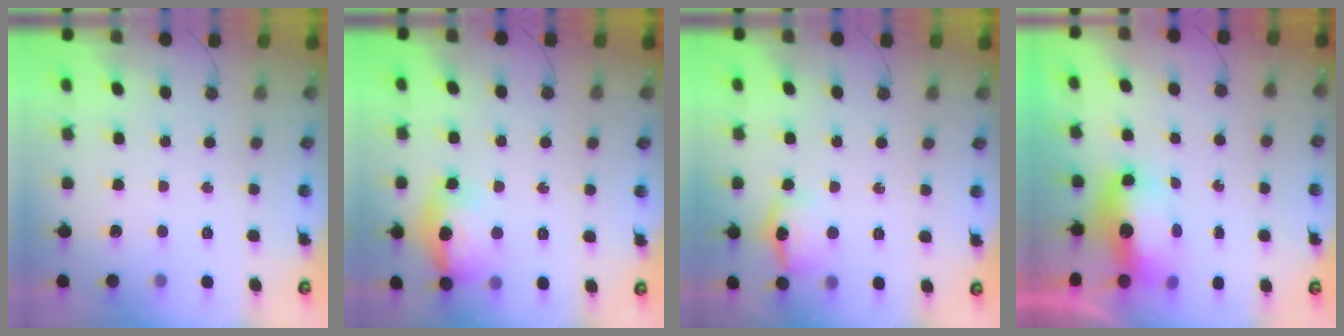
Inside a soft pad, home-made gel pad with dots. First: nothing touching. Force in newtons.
{"total": 16.2, "press": 16.1, "slide": 1.4}
{"total": 12.1, "press": 12.1, "slide": 0.9}
{"total": 7.9, "press": 7.9, "slide": 0.8}